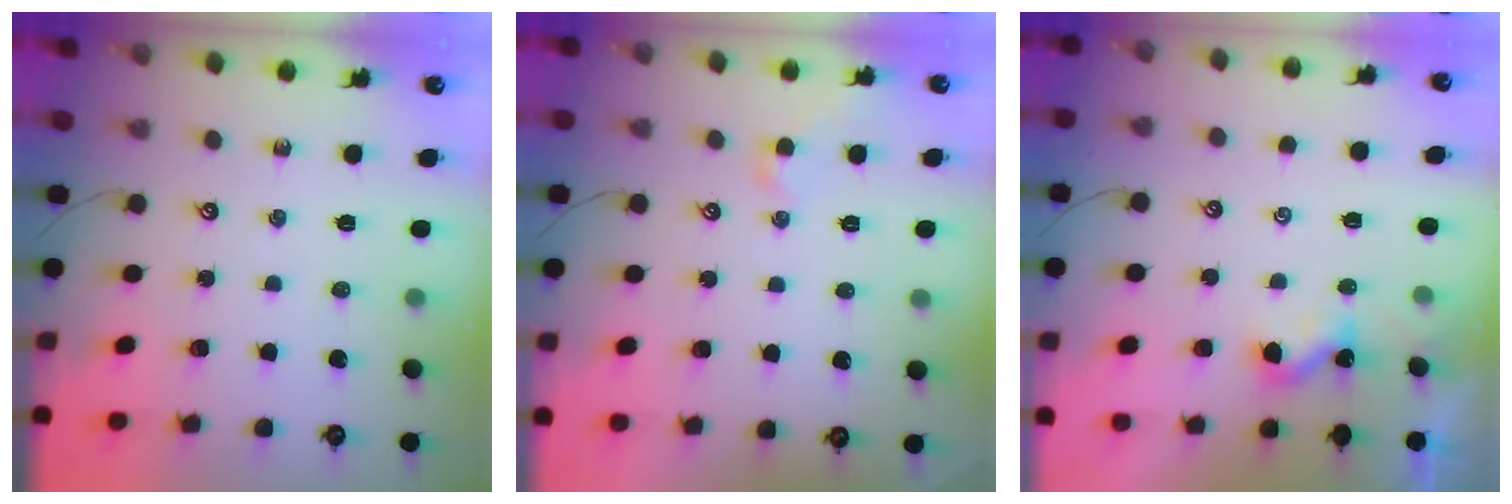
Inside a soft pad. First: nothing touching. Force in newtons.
{"total": 2.1, "press": 2.1, "slide": 0.5}
{"total": 1.1, "press": 1.1, "slide": 0.2}